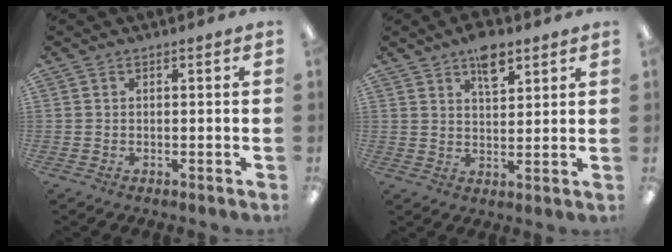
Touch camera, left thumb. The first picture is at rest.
{"total": 7.2, "force": [4.7, 3.3, 4.3], "torque": [-0.063, -0.018, 0.080]}